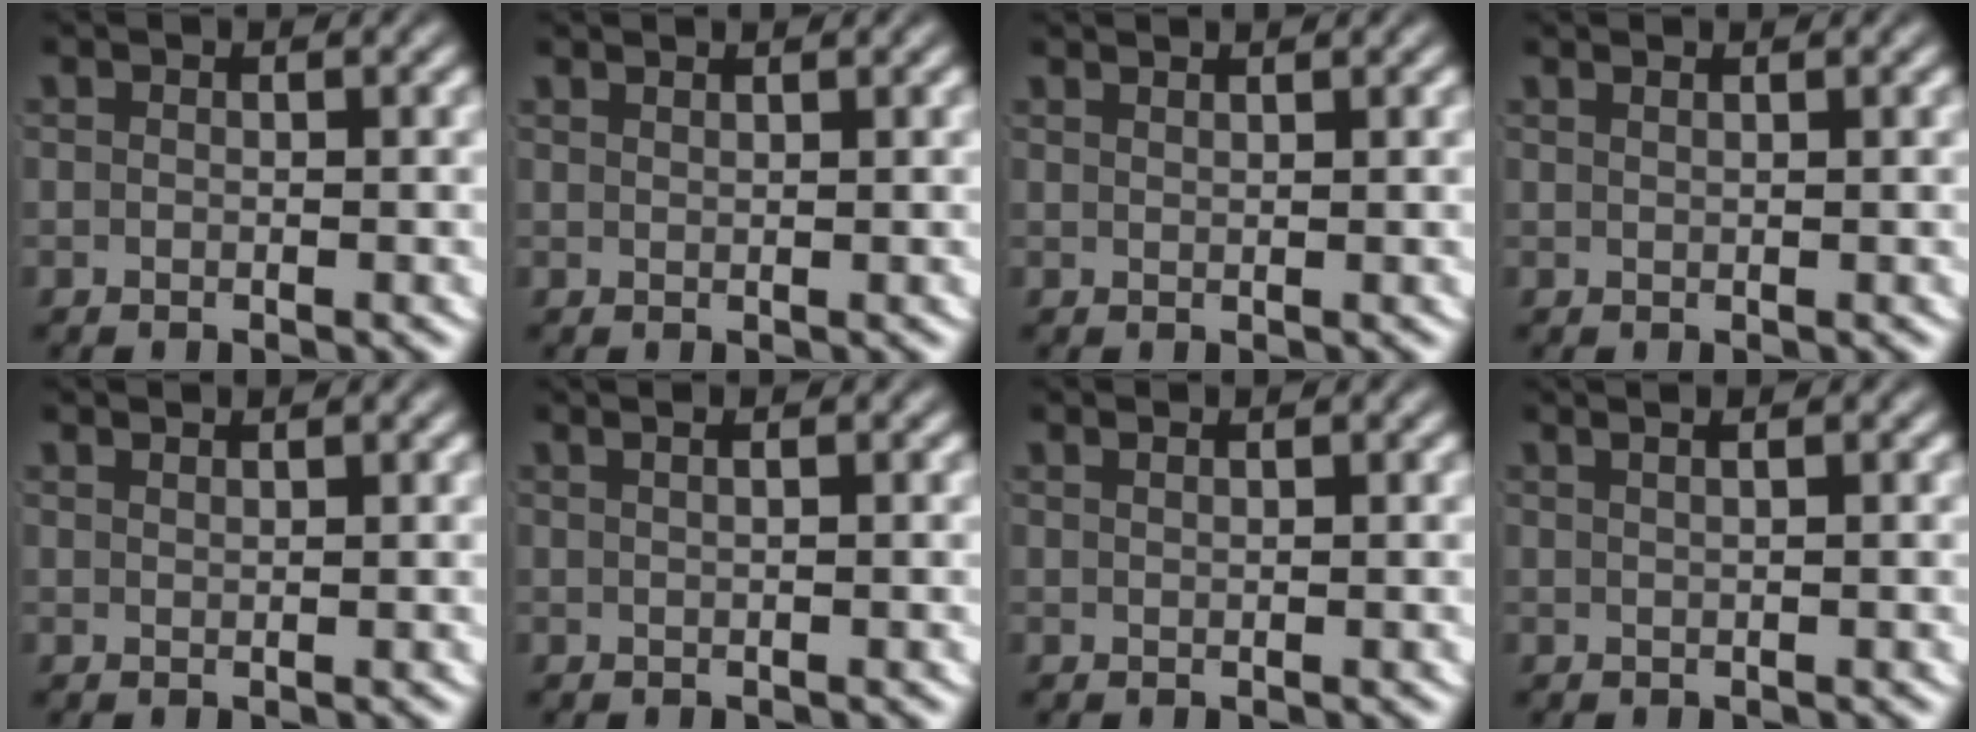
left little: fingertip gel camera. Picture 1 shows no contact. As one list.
[{"total": 1.2, "force": [1.1, -0.4, 0.2], "torque": [0.003, -0.001, 0.024]}, {"total": 1.4, "force": [1.4, -0.4, 0.3], "torque": [0.001, -0.002, 0.027]}, {"total": 1.0, "force": [0.8, -0.4, 0.3], "torque": [-0.002, 0.000, 0.018]}, {"total": 1.5, "force": [1.4, -0.4, 0.2], "torque": [0.002, -0.002, 0.029]}, {"total": 2.6, "force": [1.6, 0.6, 2.0], "torque": [-0.016, 0.017, 0.021]}, {"total": 1.1, "force": [0.9, -0.4, 0.3], "torque": [-0.002, 0.000, 0.020]}, {"total": 3.3, "force": [2.1, 0.7, 2.4], "torque": [-0.024, 0.016, 0.029]}]